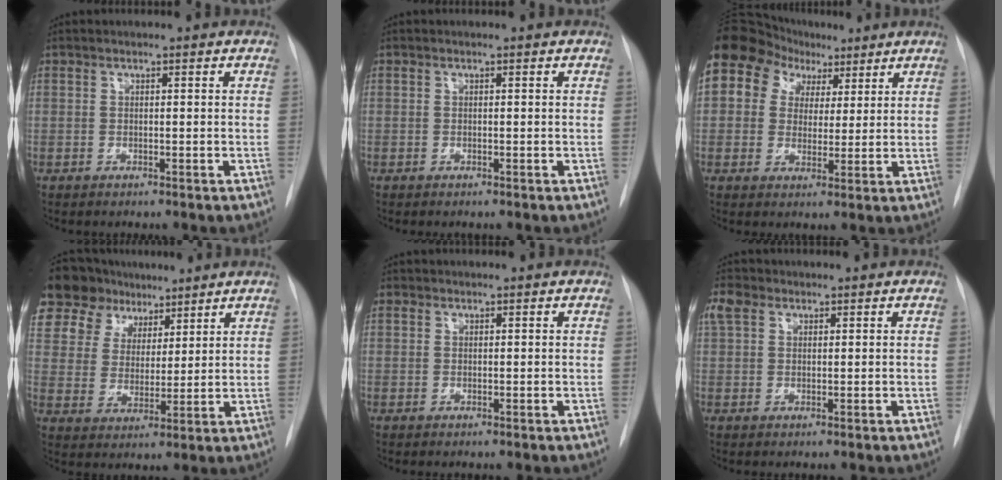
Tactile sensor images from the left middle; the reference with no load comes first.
{"total": 0.0}
{"total": 18.8, "force": [9.1, 14.8, 7.2], "torque": [-0.191, 0.090, 0.173]}
{"total": 16.1, "force": [12.3, 9.1, 5.1], "torque": [-0.120, 0.055, 0.222]}
{"total": 0.8, "force": [0.5, 0.6, 0.1], "torque": [0.005, 0.005, 0.005]}
{"total": 3.4, "force": [1.8, 2.3, 1.6], "torque": [-0.044, 0.016, 0.038]}